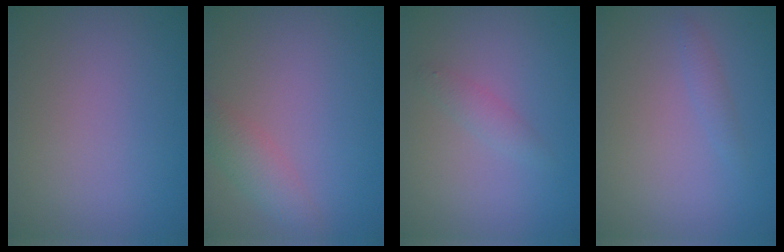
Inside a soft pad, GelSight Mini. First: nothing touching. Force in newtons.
{"total": 2.5, "press": 2.5, "slide": 0.1}
{"total": 1.4, "press": 1.4, "slide": 0.0}
{"total": 1.0, "press": 1.0, "slide": 0.0}